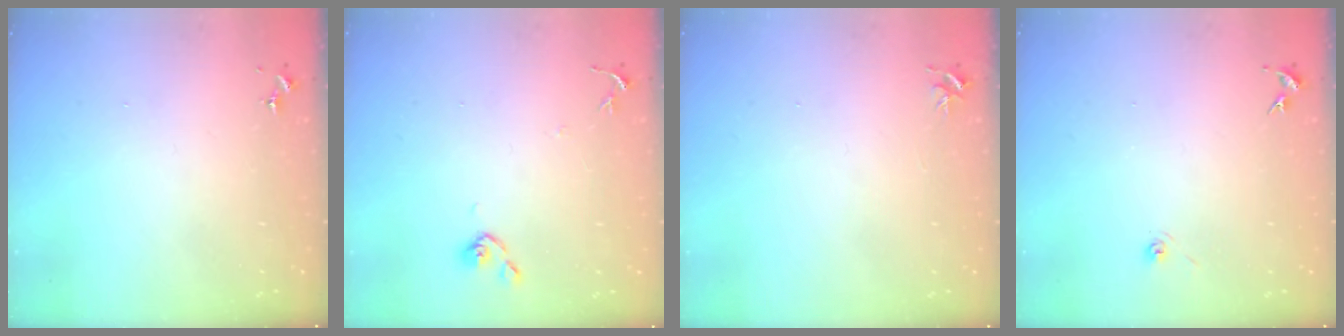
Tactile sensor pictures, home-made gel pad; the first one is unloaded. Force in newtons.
{"total": 6.1, "press": 6.0, "slide": 0.6}
{"total": 3.5, "press": 3.5, "slide": 0.3}
{"total": 3.3, "press": 2.8, "slide": 1.7}